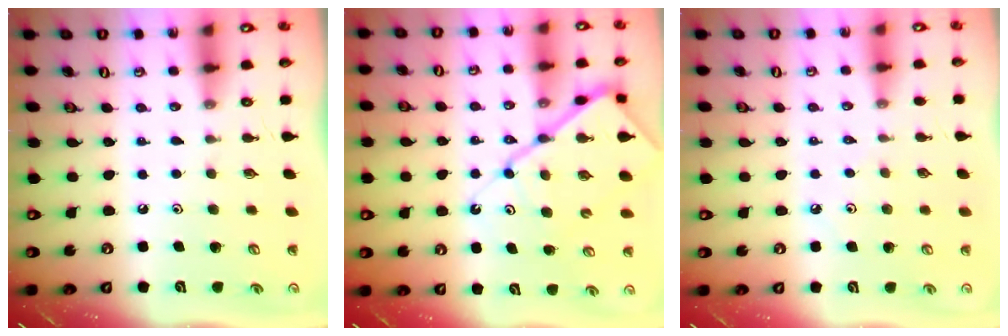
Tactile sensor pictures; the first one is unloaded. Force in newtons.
{"total": 14.9, "press": 14.8, "slide": 1.8}
{"total": 2.7, "press": 2.6, "slide": 0.5}